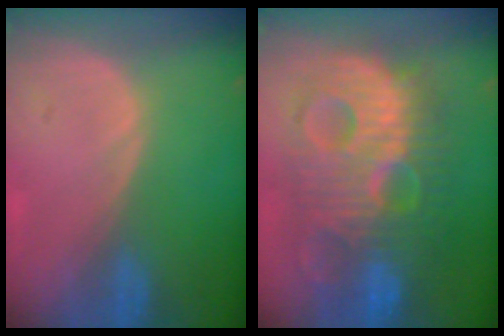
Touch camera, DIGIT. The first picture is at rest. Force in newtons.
{"total": 13.7, "press": 13.7, "slide": 1.1}